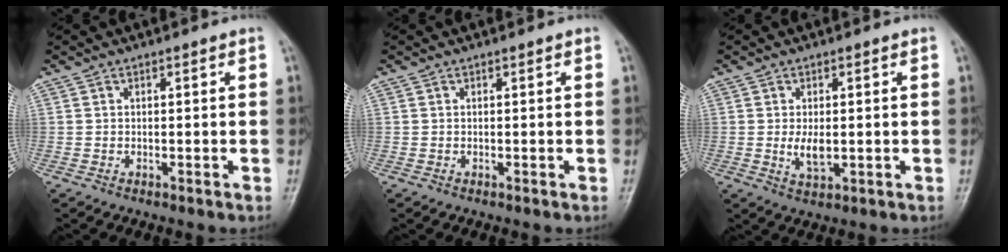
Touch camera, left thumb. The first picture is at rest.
{"total": 0.0}
{"total": 4.1, "force": [-0.2, 2.1, 3.5], "torque": [-0.060, -0.009, -0.001]}